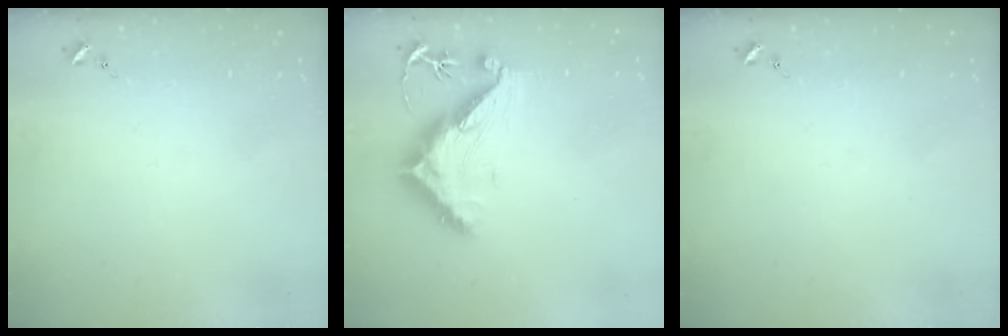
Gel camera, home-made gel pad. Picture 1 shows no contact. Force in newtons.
{"total": 14.3, "press": 14.3, "slide": 0.8}
{"total": 0.0}